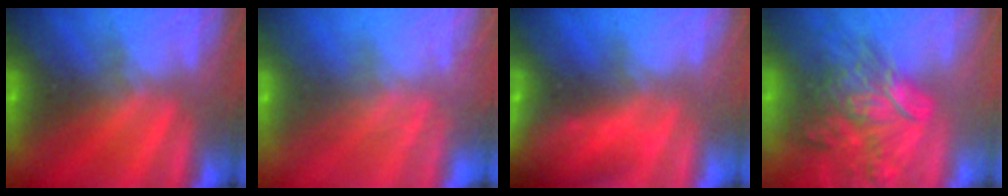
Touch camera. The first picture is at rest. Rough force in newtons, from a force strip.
{"total": 9.8}
{"total": 14.6}
{"total": 6.0}